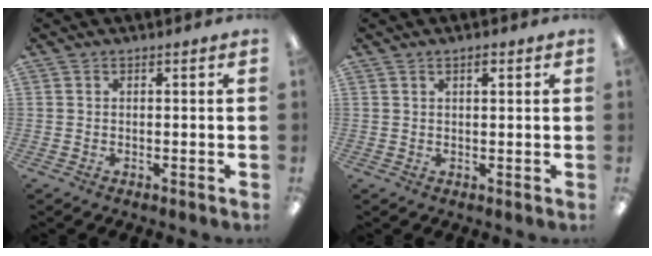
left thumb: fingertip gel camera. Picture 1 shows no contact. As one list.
[{"total": 2.0, "force": [1.1, 0.7, 1.4], "torque": [-0.023, 0.000, 0.018]}]